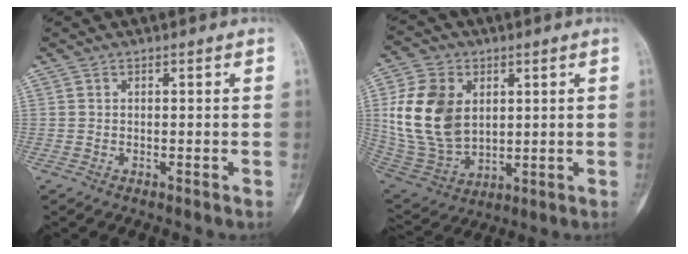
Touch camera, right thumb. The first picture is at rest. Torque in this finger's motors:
{"motor_torque": [0.17, 0.97, 1.00, -0.23, 0.32]}